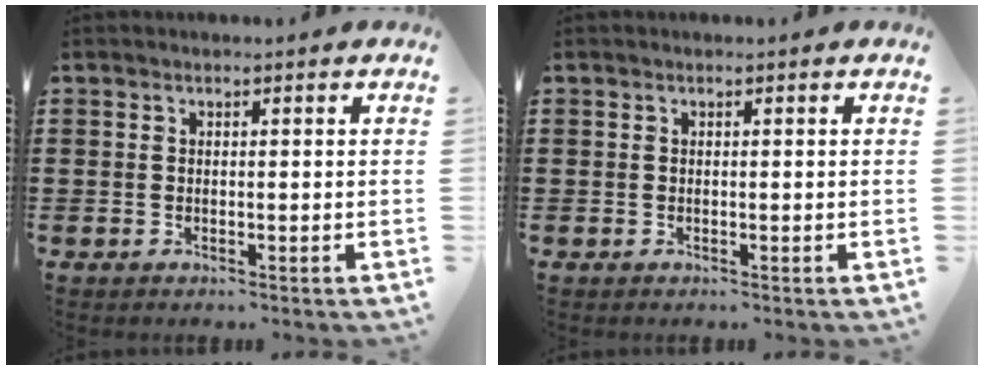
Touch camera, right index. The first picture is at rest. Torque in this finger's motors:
{"motor_torque": [0.00, 0.00, 0.00, -0.01]}